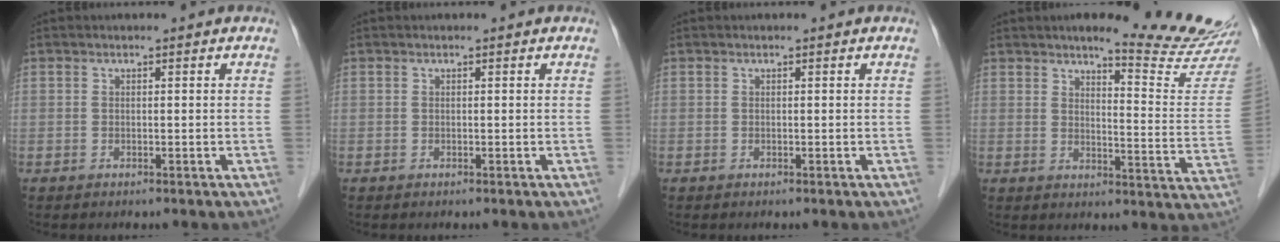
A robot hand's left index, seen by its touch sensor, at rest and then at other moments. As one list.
[{"total": 0.0}, {"total": 0.0}, {"total": 14.4, "force": [13.4, -1.0, 5.2], "torque": [-0.068, -0.091, 0.153]}]